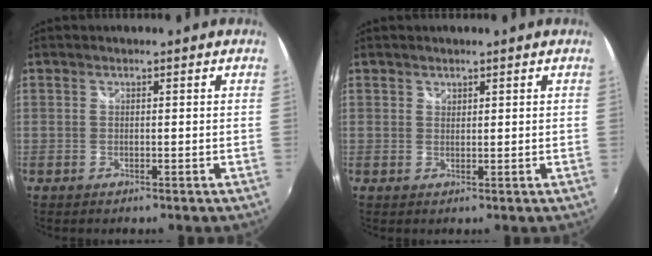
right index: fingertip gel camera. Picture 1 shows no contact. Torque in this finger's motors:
{"motor_torque": [-0.06, 0.16, -0.04, -0.01]}